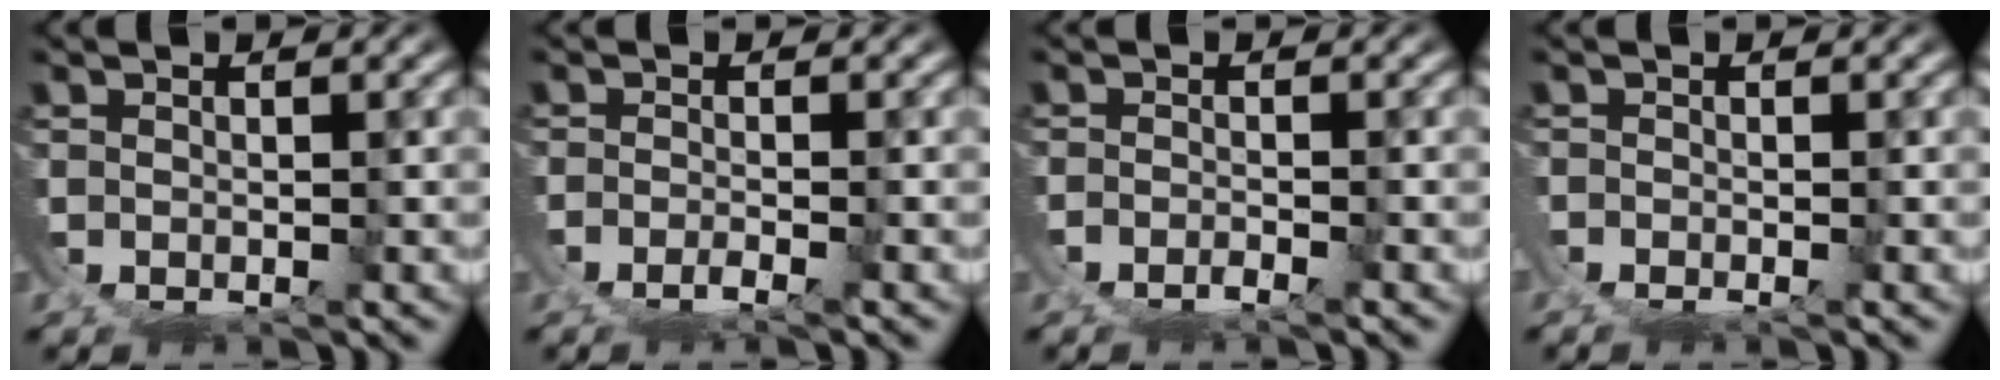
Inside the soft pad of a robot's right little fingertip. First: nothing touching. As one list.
[{"total": 1.9, "force": [-1.8, -0.2, 0.8], "torque": [-0.010, -0.002, -0.039]}, {"total": 1.7, "force": [-1.6, -0.4, 0.3], "torque": [-0.001, -0.001, -0.037]}, {"total": 1.0, "force": [-0.9, 0.3, 0.1], "torque": [-0.004, -0.001, -0.022]}]